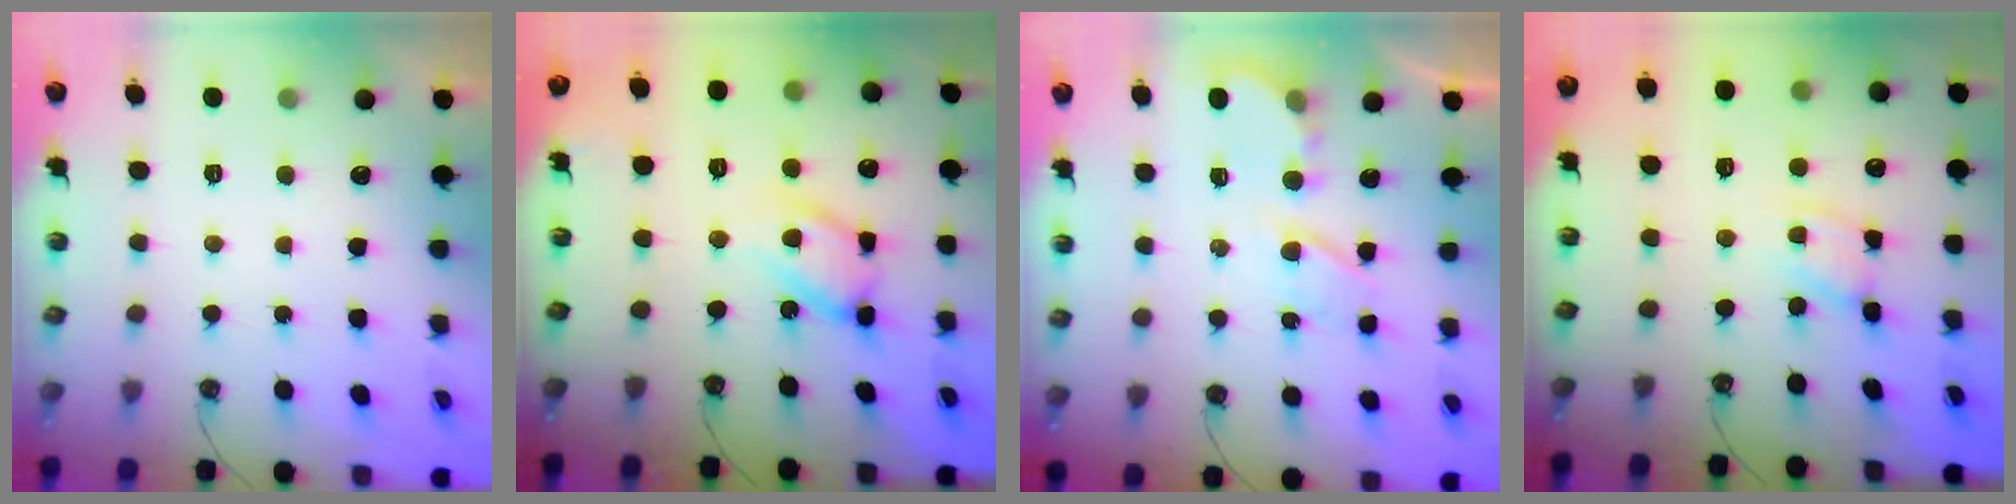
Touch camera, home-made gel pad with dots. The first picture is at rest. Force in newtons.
{"total": 14.2, "press": 14.1, "slide": 1.2}
{"total": 5.7, "press": 5.7, "slide": 0.1}
{"total": 2.7, "press": 2.7, "slide": 0.1}